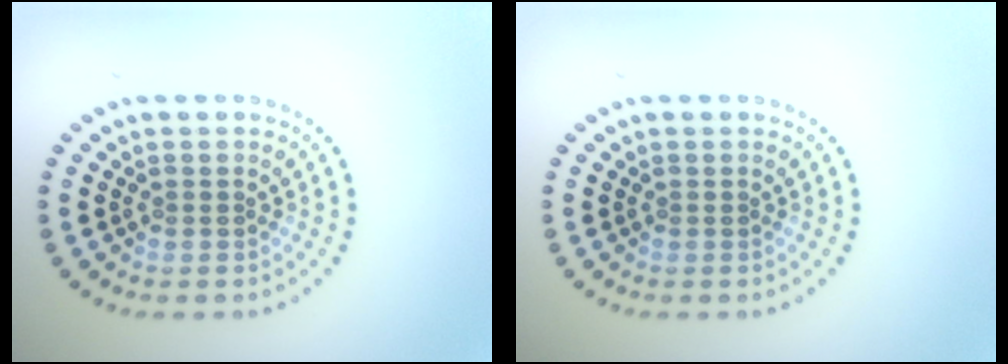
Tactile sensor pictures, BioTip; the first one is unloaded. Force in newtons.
{"total": 0.0}